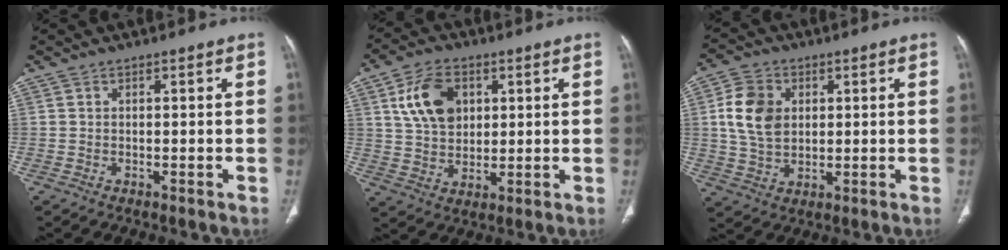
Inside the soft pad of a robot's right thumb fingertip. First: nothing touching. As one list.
[{"total": 10.7, "force": [3.7, 7.4, 6.9], "torque": [-0.103, -0.008, 0.071]}, {"total": 9.9, "force": [1.9, 7.3, 6.5], "torque": [-0.108, -0.006, 0.039]}]